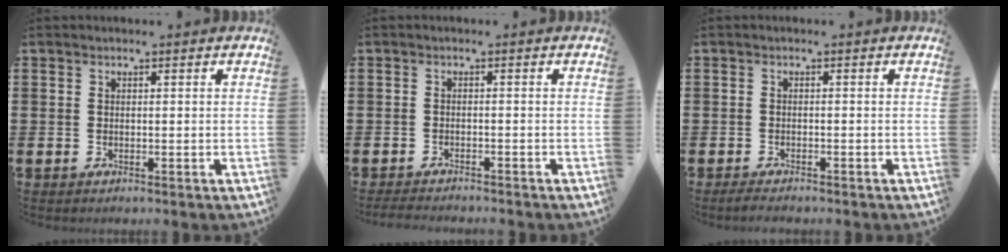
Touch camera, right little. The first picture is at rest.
{"total": 1.4, "force": [-1.4, 0.0, 0.3], "torque": [-0.006, 0.002, -0.029]}
{"total": 1.1, "force": [-1.0, 0.2, 0.5], "torque": [-0.011, 0.000, -0.020]}